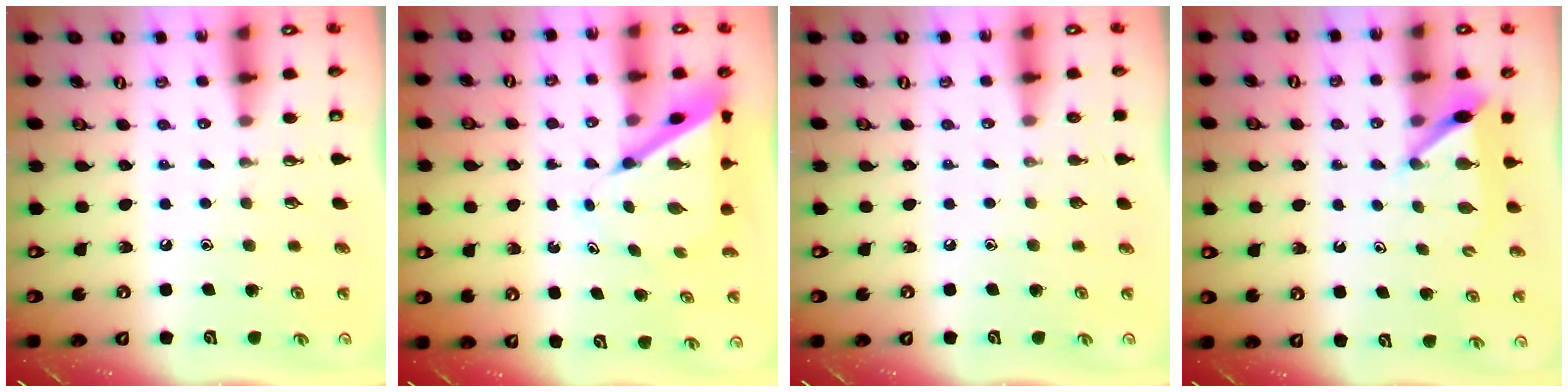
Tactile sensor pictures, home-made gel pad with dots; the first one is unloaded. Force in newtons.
{"total": 6.6, "press": 6.6, "slide": 0.4}
{"total": 0.0}
{"total": 6.2, "press": 6.2, "slide": 0.6}